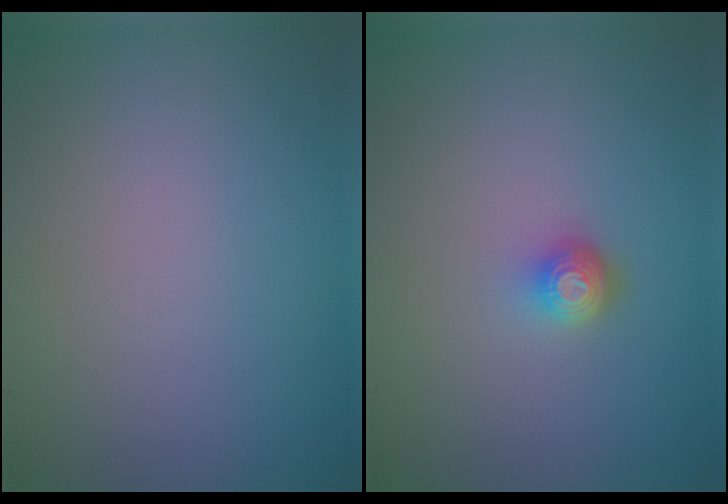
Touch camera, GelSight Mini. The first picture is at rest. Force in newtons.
{"total": 1.9, "press": 1.4, "slide": 1.3}